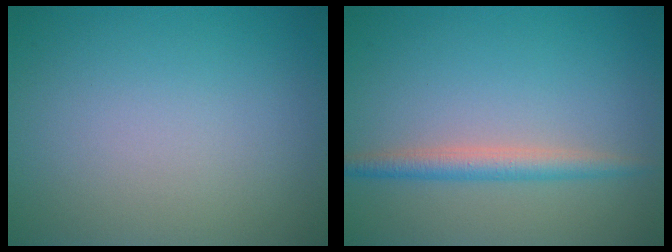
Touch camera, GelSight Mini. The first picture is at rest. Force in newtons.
{"total": 2.5, "press": 2.5, "slide": 0.1}